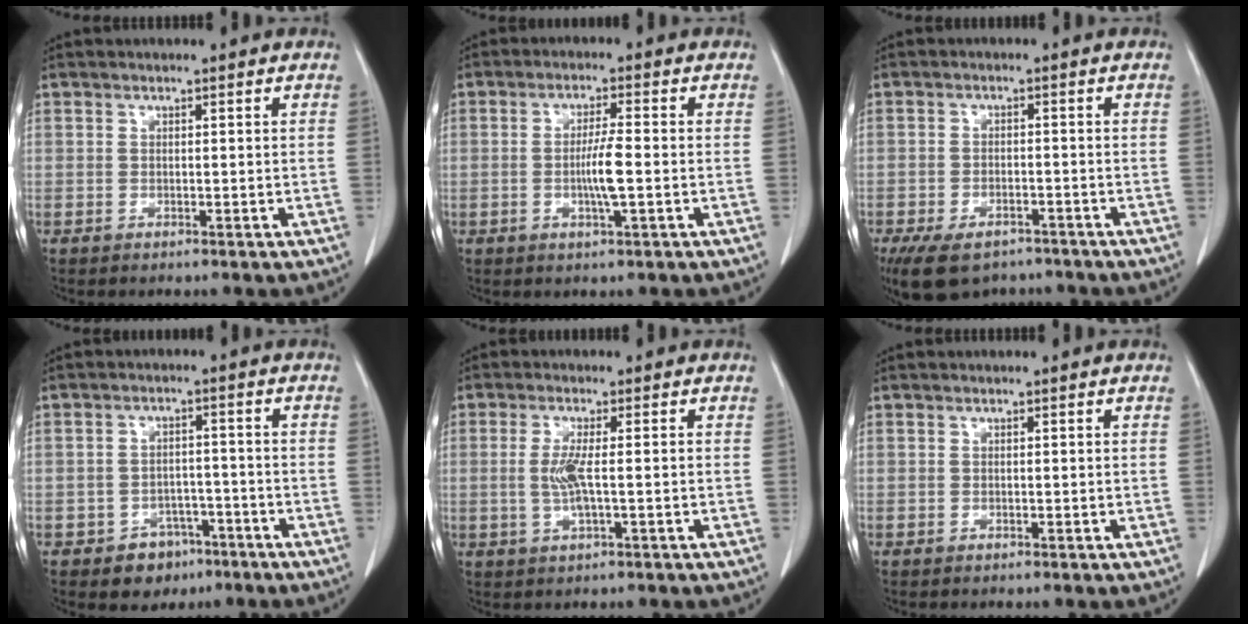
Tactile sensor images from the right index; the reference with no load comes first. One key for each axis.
{"total": 4.9, "fx": -0.8, "fy": 0.2, "fz": 4.8, "tx": -0.094, "ty": -0.007, "tz": -0.016}
{"total": 10.1, "fx": -7.4, "fy": 4.9, "fz": 4.7, "tx": -0.092, "ty": -0.003, "tz": -0.114}
{"total": 5.1, "fx": -3.1, "fy": 3.8, "fz": 1.4, "tx": -0.015, "ty": 0.013, "tz": -0.038}
{"total": 4.1, "fx": -0.3, "fy": 0.5, "fz": 4.0, "tx": -0.088, "ty": -0.006, "tz": -0.005}
{"total": 0.0}